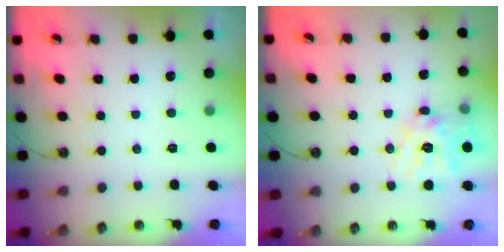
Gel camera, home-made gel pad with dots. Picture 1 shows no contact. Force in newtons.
{"total": 15.4, "press": 15.2, "slide": 2.1}